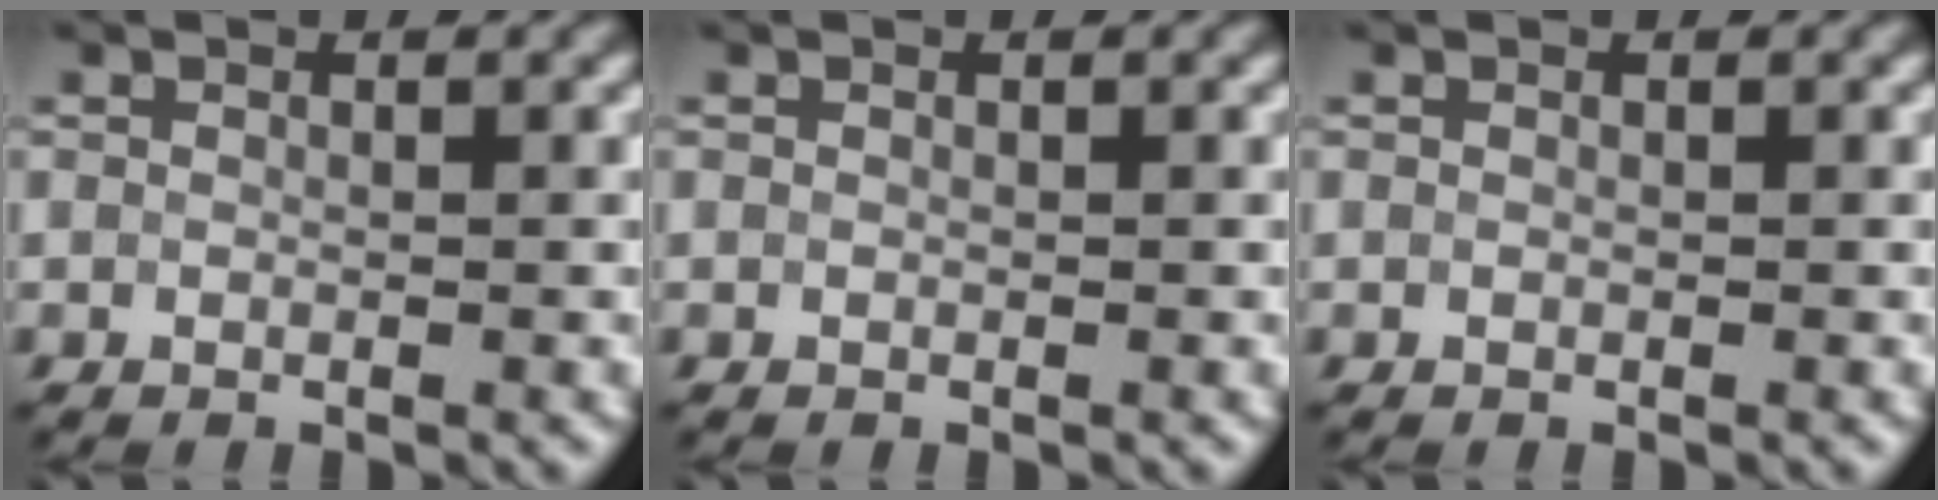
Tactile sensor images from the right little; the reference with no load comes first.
{"total": 0.0}
{"total": 0.0}